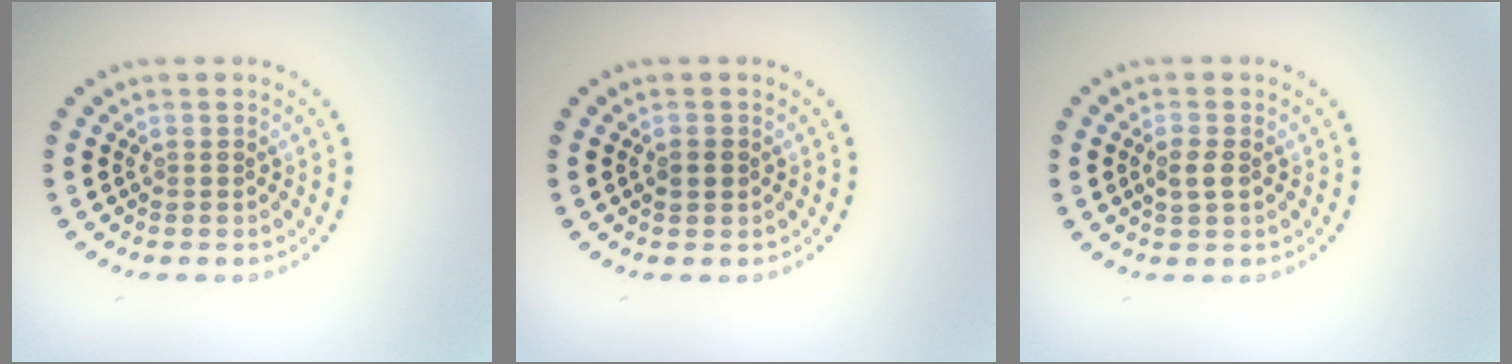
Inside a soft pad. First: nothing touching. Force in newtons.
{"total": 1.5, "press": 1.5, "slide": 0.1}
{"total": 1.6, "press": 1.5, "slide": 0.4}